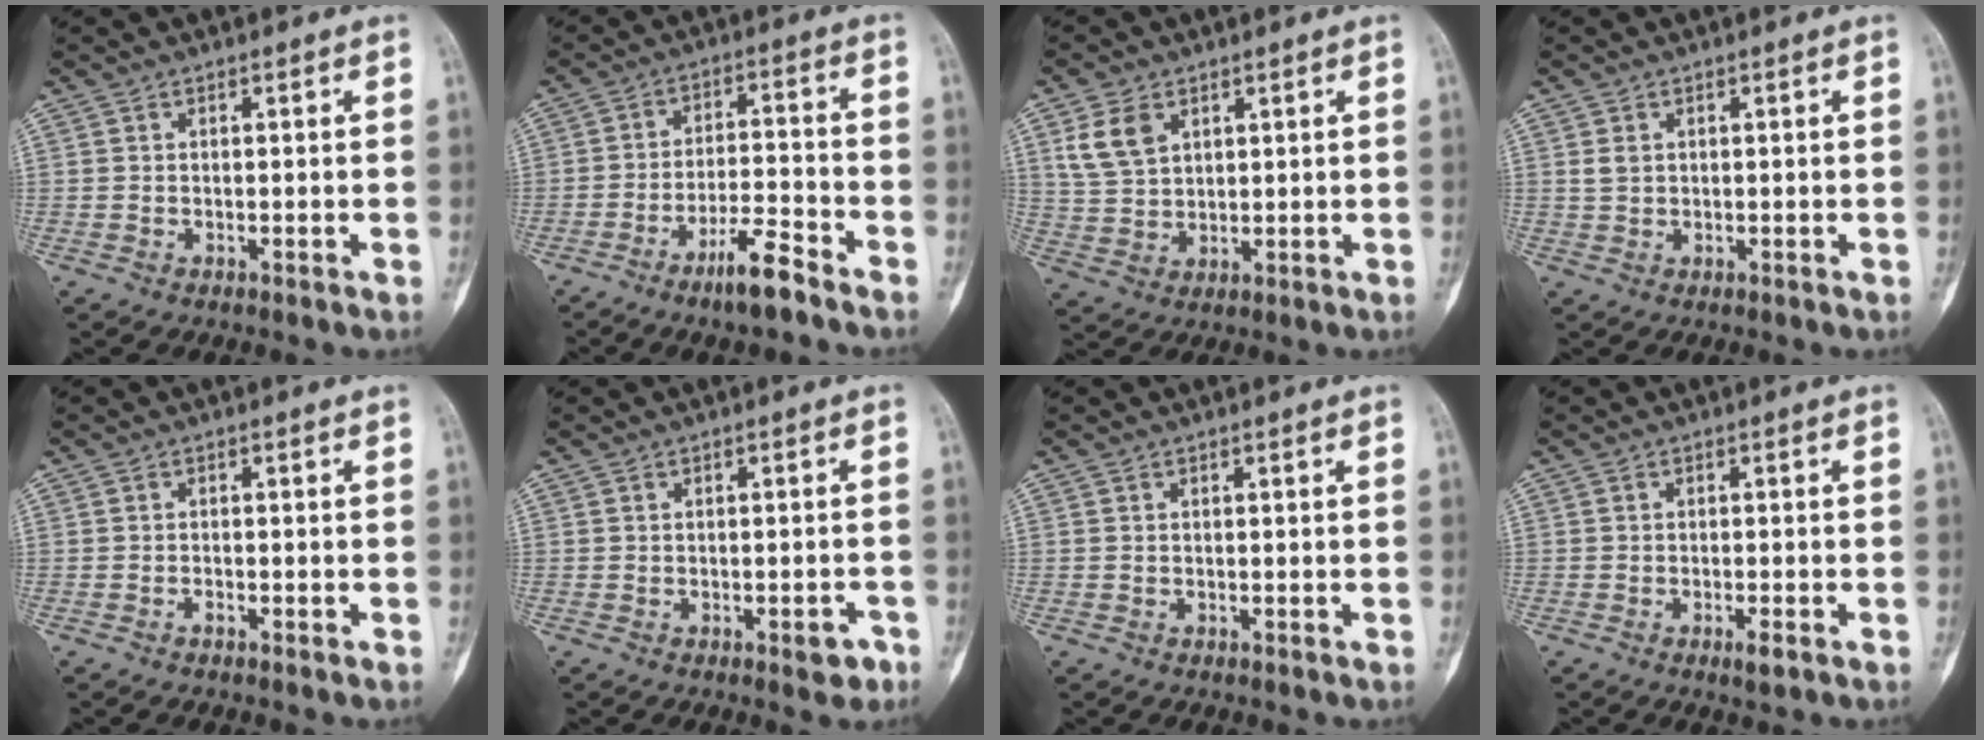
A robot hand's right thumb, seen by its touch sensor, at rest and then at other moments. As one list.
[{"total": 7.9, "force": [-5.7, 1.4, 5.2], "torque": [-0.093, 0.042, -0.101]}, {"total": 7.1, "force": [3.2, 4.7, 4.2], "torque": [-0.071, -0.006, 0.071]}, {"total": 1.7, "force": [0.5, 1.3, 1.0], "torque": [-0.017, 0.000, 0.015]}, {"total": 0.6, "force": [-0.5, 0.3, 0.3], "torque": [-0.005, 0.004, -0.009]}, {"total": 3.3, "force": [-1.8, 1.4, 2.4], "torque": [-0.015, 0.011, -0.019]}, {"total": 0.0}, {"total": 1.9, "force": [-1.0, 0.5, 1.6], "torque": [-0.024, -0.001, -0.018]}]